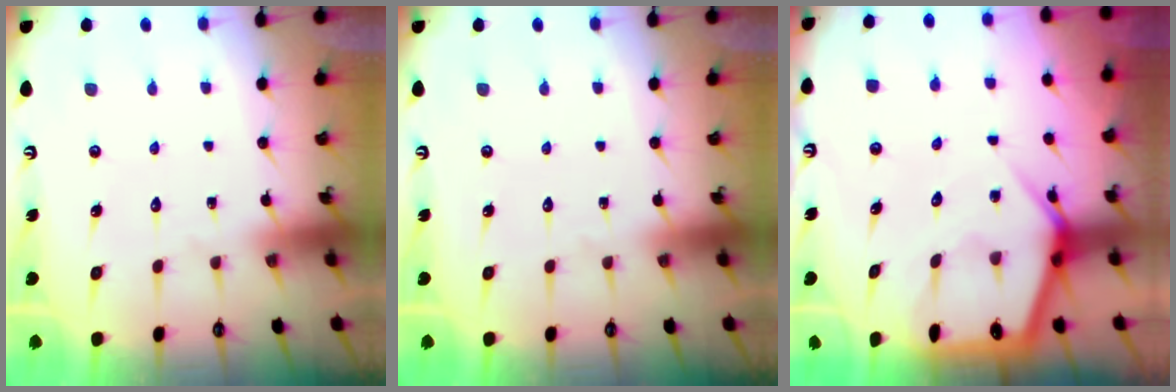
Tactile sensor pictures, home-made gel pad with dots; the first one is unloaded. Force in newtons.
{"total": 0.0}
{"total": 6.4, "press": 6.3, "slide": 0.4}